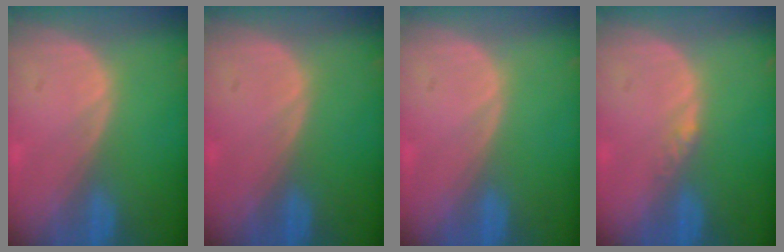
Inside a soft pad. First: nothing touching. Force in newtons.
{"total": 0.0}
{"total": 0.0}
{"total": 1.4, "press": 1.1, "slide": 0.8}